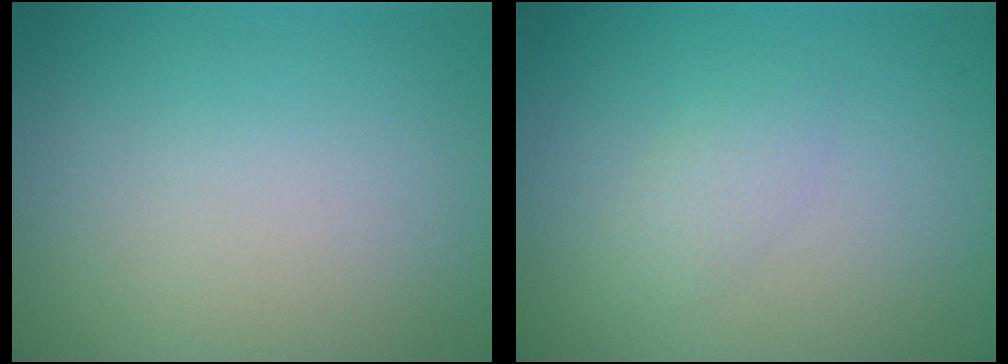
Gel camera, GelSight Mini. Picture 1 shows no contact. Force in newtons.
{"total": 2.5, "press": 2.4, "slide": 0.3}